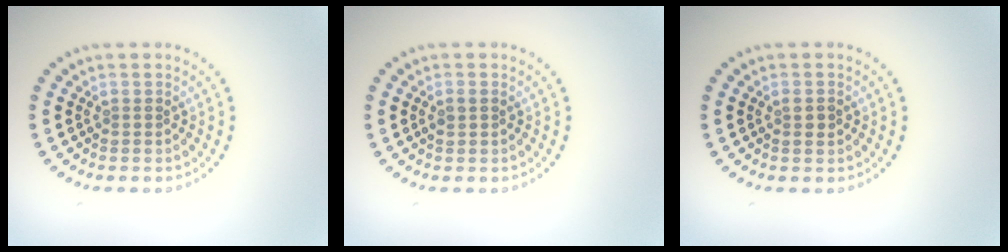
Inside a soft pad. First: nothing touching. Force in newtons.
{"total": 0.9, "press": 0.9, "slide": 0.2}
{"total": 1.2, "press": 1.1, "slide": 0.3}